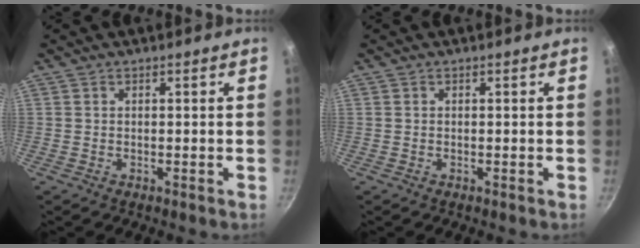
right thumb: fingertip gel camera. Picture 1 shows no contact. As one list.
[{"total": 0.0}]